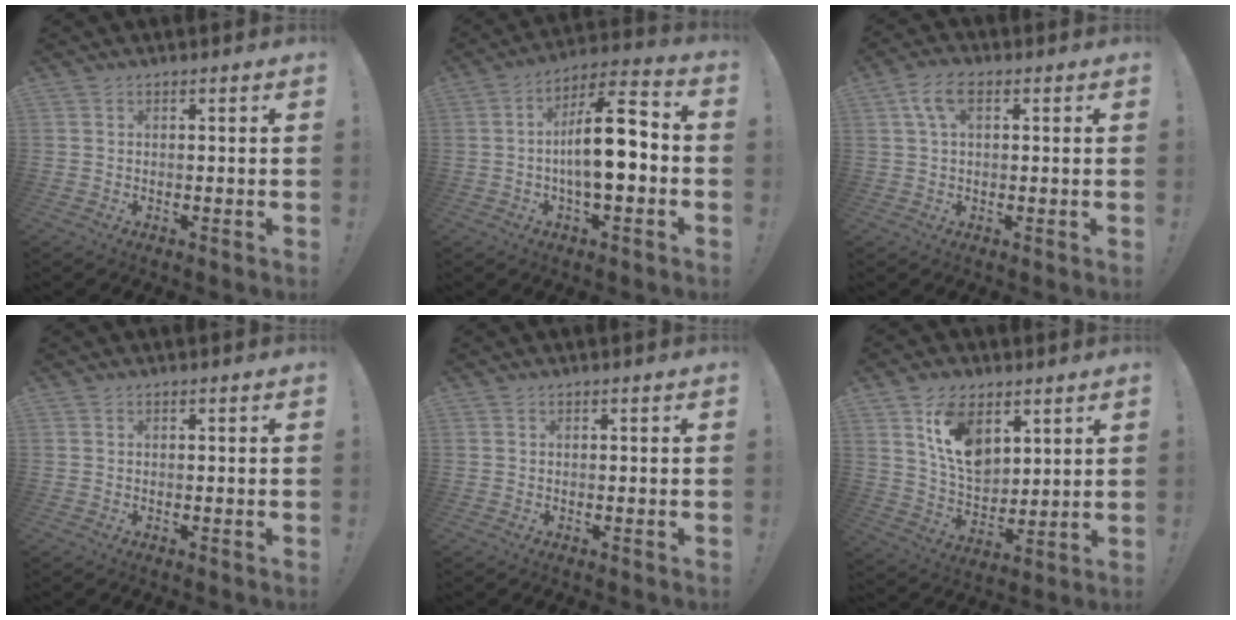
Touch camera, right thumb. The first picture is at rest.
{"total": 15.4, "force": [-1.8, 5.3, 14.4], "torque": [-0.233, 0.007, -0.032]}
{"total": 6.6, "force": [2.4, 3.4, 5.1], "torque": [-0.099, 0.005, 0.045]}
{"total": 0.0}
{"total": 0.0}
{"total": 13.6, "force": [7.0, 8.6, 7.8], "torque": [-0.138, -0.029, 0.133]}